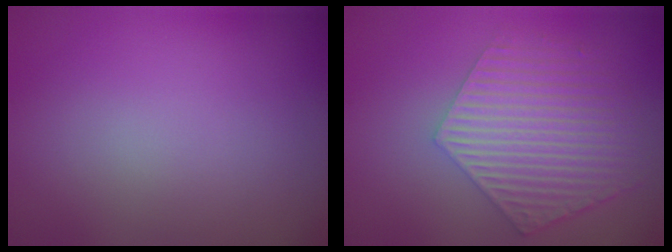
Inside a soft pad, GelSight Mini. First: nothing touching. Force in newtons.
{"total": 5.7, "press": 4.3, "slide": 3.8}